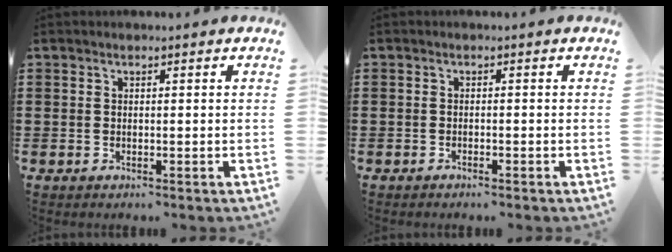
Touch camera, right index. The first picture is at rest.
{"total": 0.7, "force": [-0.7, 0.0, 0.1], "torque": [-0.004, -0.002, -0.015]}